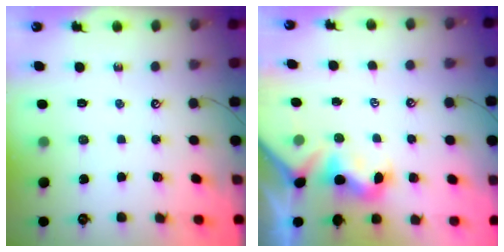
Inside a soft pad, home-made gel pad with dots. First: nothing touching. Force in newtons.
{"total": 0.8, "press": 0.6, "slide": 0.5}